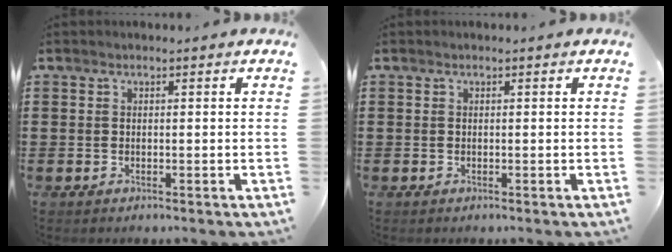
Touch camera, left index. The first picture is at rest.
{"total": 0.0}